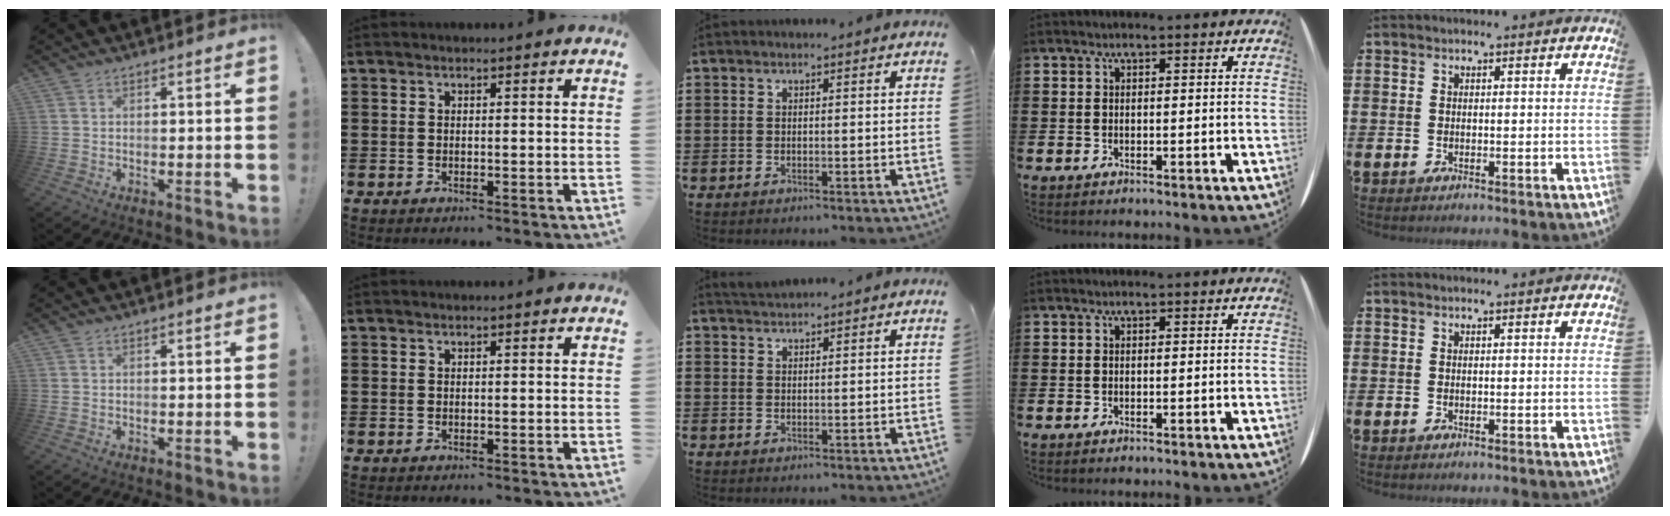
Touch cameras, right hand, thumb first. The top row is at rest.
{"middle": {"total": 1.7, "force": [1.7, 0.2, 0.2], "torque": [-0.008, 0.004, 0.033]}}